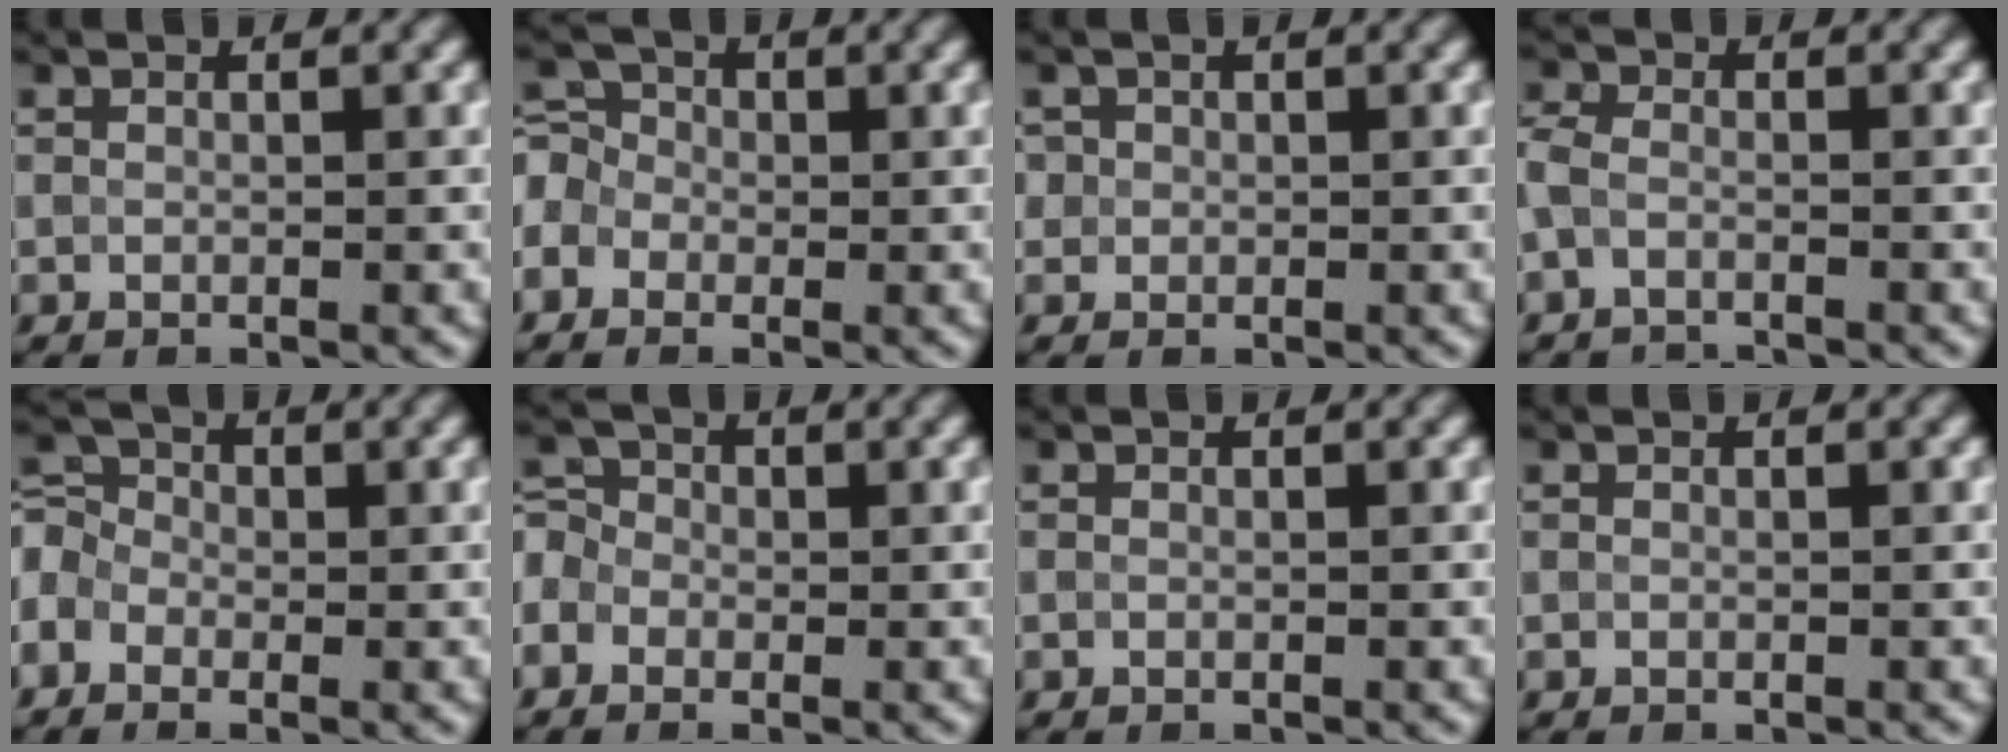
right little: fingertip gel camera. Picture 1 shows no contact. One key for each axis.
{"total": 4.1, "fx": -1.0, "fy": 3.7, "fz": 1.7, "tx": -0.025, "ty": 0.022, "tz": -0.039}
{"total": 1.2, "fx": 0.3, "fy": 1.2, "fz": 0.2, "tx": 0.005, "ty": -0.004, "tz": 0.005}
{"total": 3.3, "fx": -2.7, "fy": 1.6, "fz": 1.0, "tx": -0.022, "ty": -0.007, "tz": -0.061}
{"total": 4.1, "fx": -1.2, "fy": 3.4, "fz": 1.9, "tx": -0.039, "ty": 0.018, "tz": -0.033}
{"total": 3.2, "fx": -0.6, "fy": 2.9, "fz": 1.3, "tx": -0.015, "ty": 0.022, "tz": -0.034}
{"total": 0.0}
{"total": 0.0}